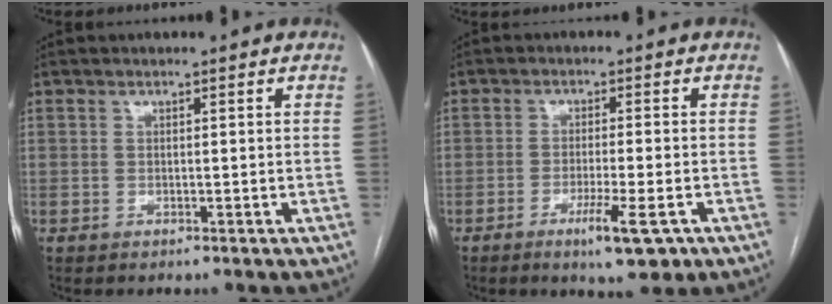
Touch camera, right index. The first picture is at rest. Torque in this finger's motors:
{"motor_torque": [-0.10, 0.06, 0.02, 0.00]}